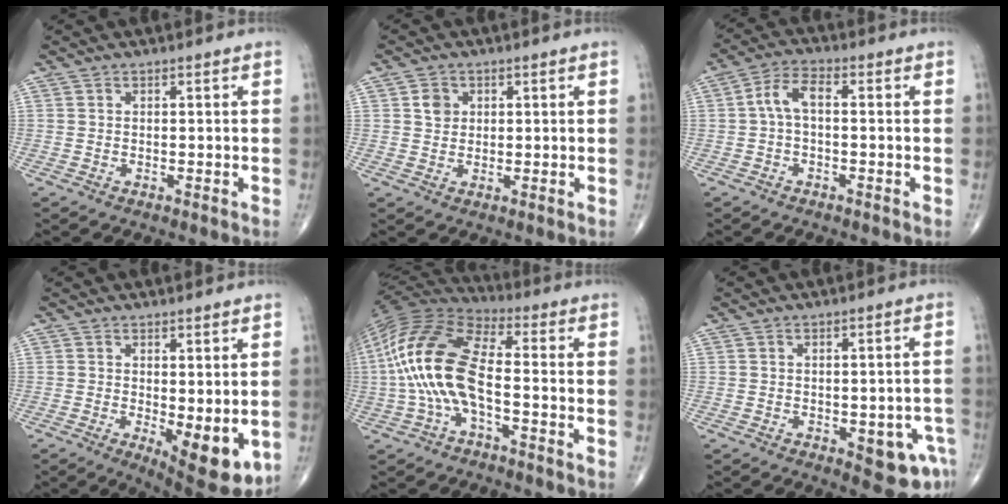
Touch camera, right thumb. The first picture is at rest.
{"total": 2.9, "force": [0.8, 2.5, 1.3], "torque": [-0.010, -0.003, 0.013]}
{"total": 5.0, "force": [-0.2, 2.4, 4.4], "torque": [-0.085, 0.021, -0.013]}
{"total": 10.1, "force": [-1.6, 3.7, 9.2], "torque": [-0.111, -0.025, -0.010]}
{"total": 17.0, "force": [-2.6, 7.1, 15.2], "torque": [-0.325, 0.036, -0.056]}
{"total": 7.8, "force": [-3.1, 3.2, 6.4], "torque": [-0.054, 0.012, -0.030]}